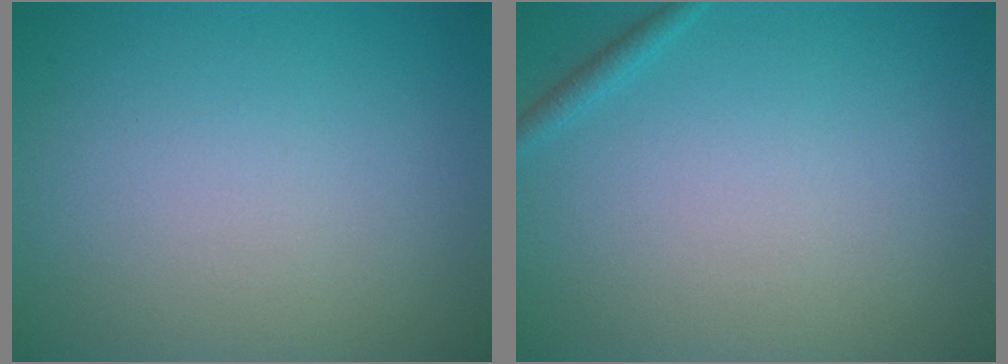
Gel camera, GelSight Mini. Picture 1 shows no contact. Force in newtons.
{"total": 0.9, "press": 0.9, "slide": 0.1}